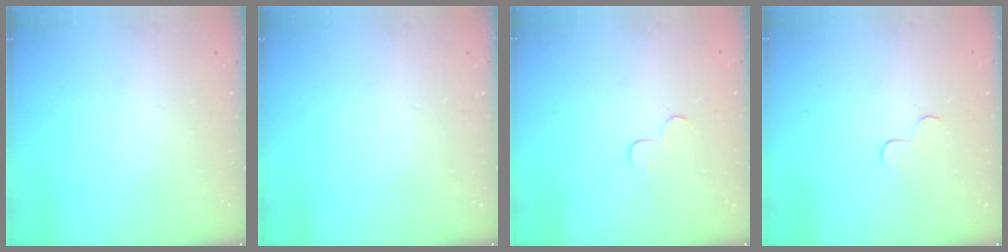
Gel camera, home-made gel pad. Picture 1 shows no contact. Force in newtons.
{"total": 0.0}
{"total": 4.5, "press": 4.5, "slide": 0.2}
{"total": 4.5, "press": 4.5, "slide": 0.2}